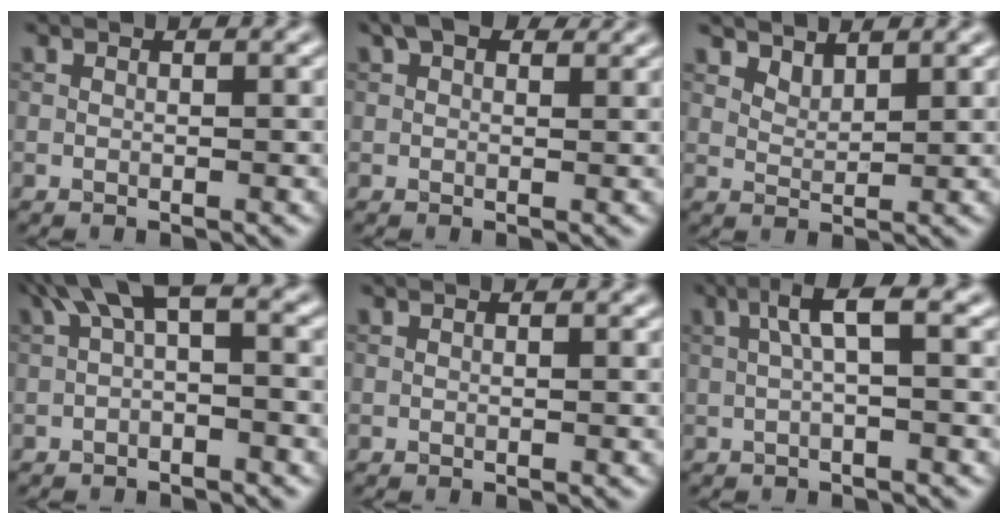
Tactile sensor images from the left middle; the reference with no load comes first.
{"total": 3.2, "force": [2.0, 1.7, 1.9], "torque": [-0.032, 0.007, 0.027]}
{"total": 2.0, "force": [1.9, 0.6, 0.6], "torque": [-0.015, -0.008, 0.041]}
{"total": 4.4, "force": [0.8, 1.6, 4.1], "torque": [-0.062, 0.016, 0.002]}
{"total": 0.0}
{"total": 3.2, "force": [0.5, 0.4, 3.1], "torque": [-0.057, 0.016, 0.005]}